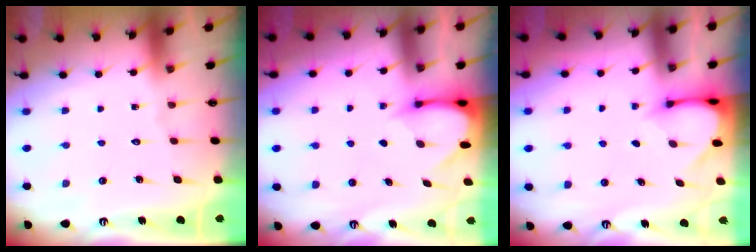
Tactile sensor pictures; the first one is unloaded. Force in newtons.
{"total": 3.4, "press": 3.4, "slide": 0.3}
{"total": 3.2, "press": 3.2, "slide": 0.3}